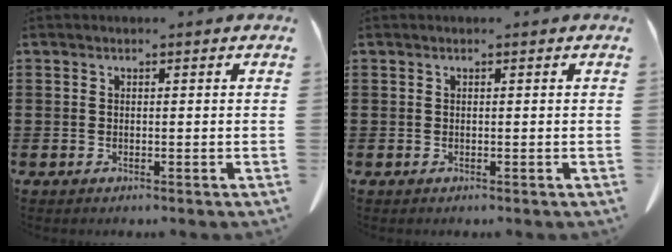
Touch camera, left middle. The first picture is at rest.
{"total": 0.0}